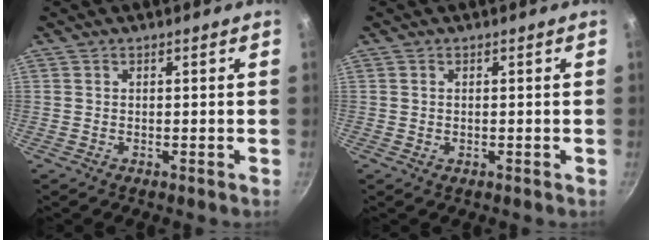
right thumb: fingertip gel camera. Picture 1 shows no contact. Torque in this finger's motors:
{"motor_torque": [-0.50, 0.08, -0.04, 0.19, -0.05]}